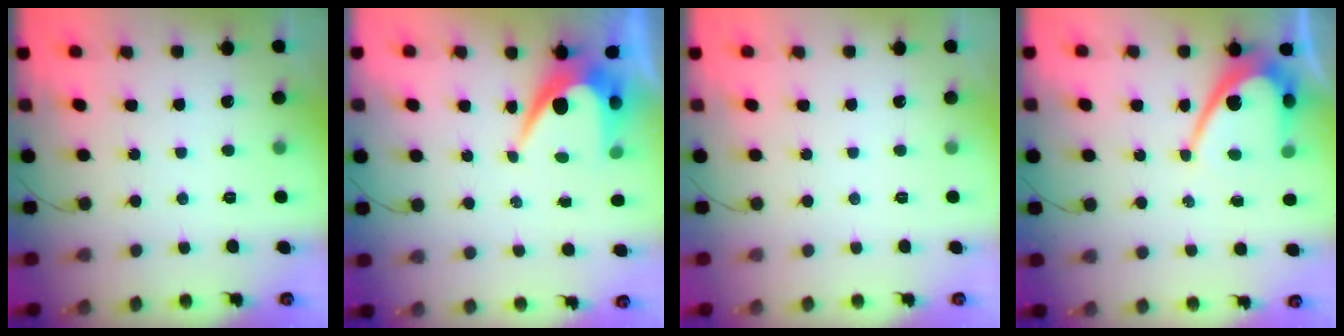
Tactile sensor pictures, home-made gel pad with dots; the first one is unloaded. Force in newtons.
{"total": 6.5, "press": 6.5, "slide": 0.6}
{"total": 0.0}
{"total": 10.3, "press": 10.3, "slide": 0.8}